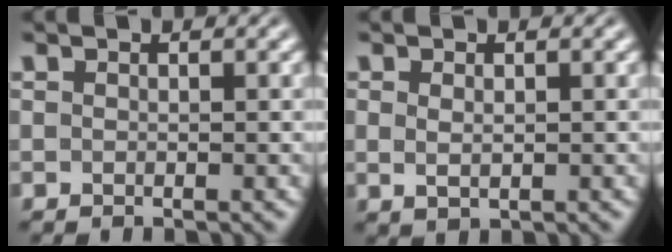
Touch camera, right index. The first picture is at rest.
{"total": 0.9, "force": [0.2, 0.1, 0.9], "torque": [-0.014, -0.011, 0.017]}